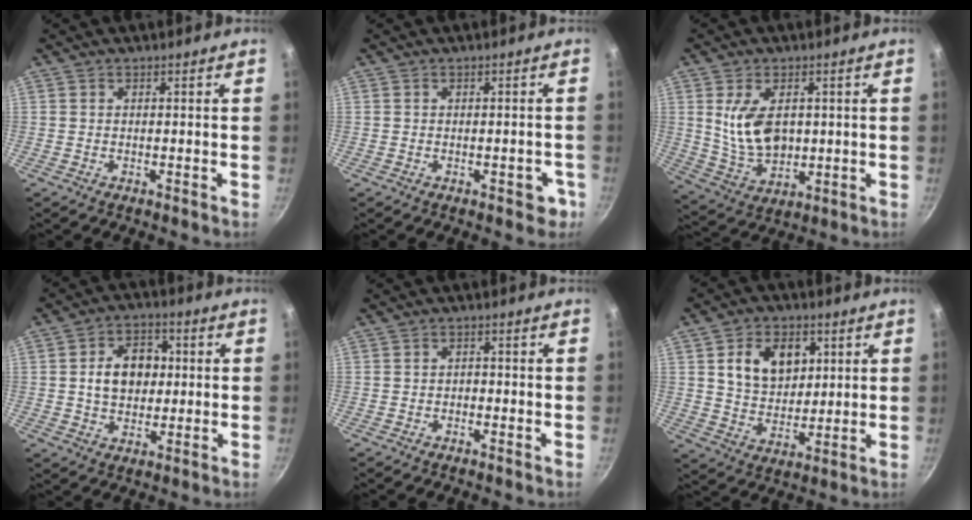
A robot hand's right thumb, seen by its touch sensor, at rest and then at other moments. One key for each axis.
{"total": 3.4, "fx": -1.4, "fy": 1.8, "fz": 2.5, "tx": -0.010, "ty": 0.013, "tz": -0.015}
{"total": 10.8, "fx": 1.6, "fy": 6.8, "fz": 8.2, "tx": -0.133, "ty": -0.022, "tz": 0.045}
{"total": 10.3, "fx": 1.0, "fy": 7.7, "fz": 6.8, "tx": -0.073, "ty": 0.015, "tz": 0.010}
{"total": 1.1, "fx": -0.6, "fy": 0.7, "fz": 0.4, "tx": -0.005, "ty": 0.007, "tz": -0.010}
{"total": 11.9, "fx": 3.7, "fy": 8.7, "fz": 7.3, "tx": -0.088, "ty": -0.013, "tz": 0.064}